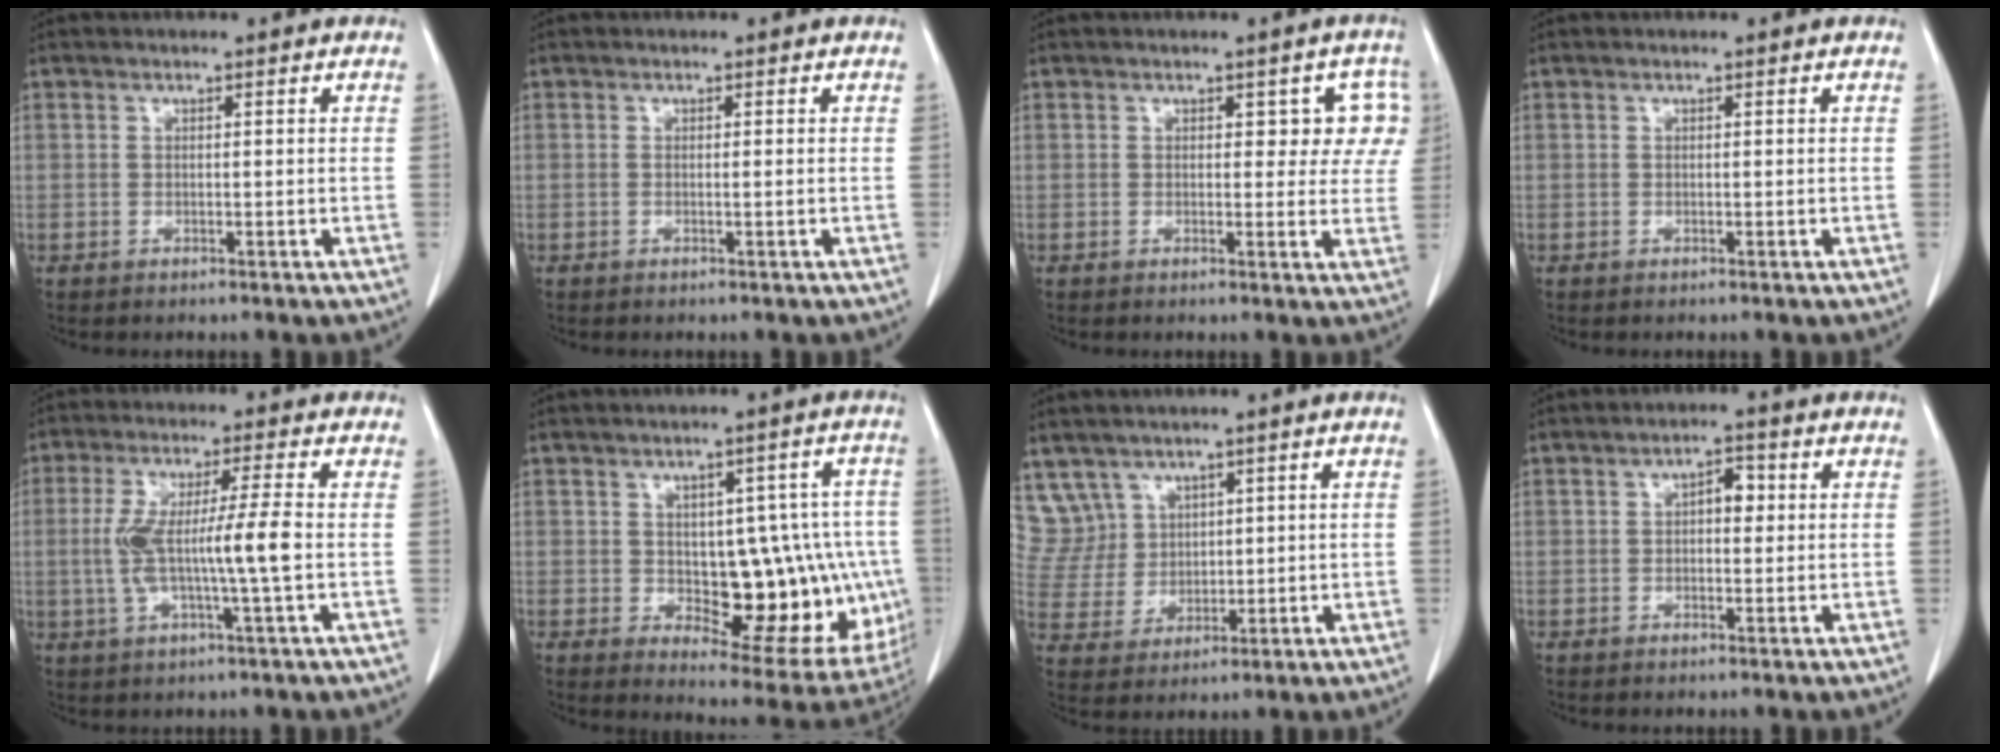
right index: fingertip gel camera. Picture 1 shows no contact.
{"total": 0.6, "force": [-0.1, -0.1, 0.6], "torque": [-0.011, -0.002, -0.001]}
{"total": 5.0, "force": [1.8, 3.1, 3.6], "torque": [-0.010, 0.013, 0.014]}
{"total": 0.0}
{"total": 9.4, "force": [-0.7, -0.1, 9.3], "torque": [-0.186, 0.006, -0.015]}
{"total": 17.1, "force": [-1.7, 7.9, 15.1], "torque": [-0.142, 0.022, 0.005]}
{"total": 8.1, "force": [4.9, 6.5, 0.1], "torque": [-0.012, 0.027, 0.116]}
{"total": 2.9, "force": [0.4, 1.5, 2.5], "torque": [-0.035, 0.011, 0.003]}